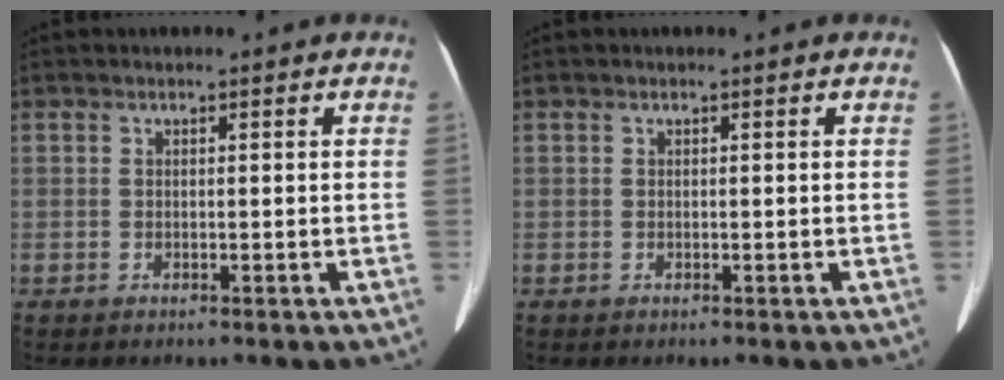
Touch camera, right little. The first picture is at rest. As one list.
[{"total": 0.0}]